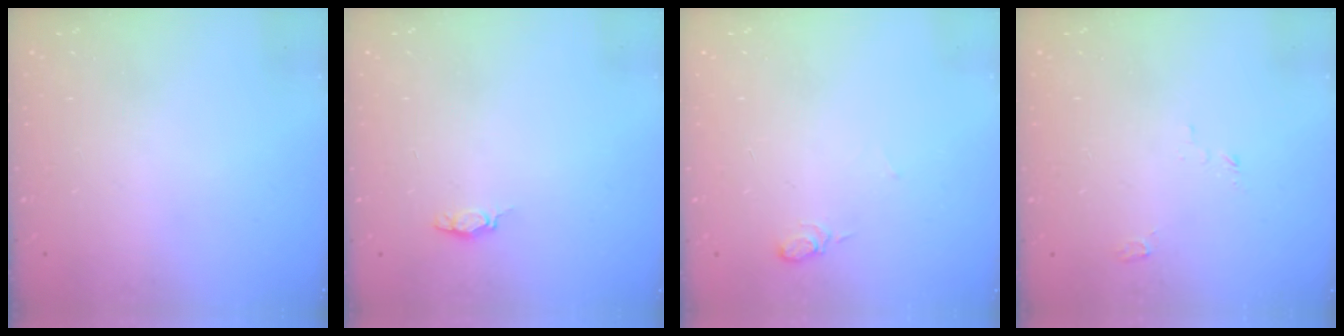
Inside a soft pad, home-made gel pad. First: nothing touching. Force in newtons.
{"total": 3.9, "press": 3.8, "slide": 0.6}
{"total": 5.6, "press": 5.5, "slide": 1.4}
{"total": 2.7, "press": 2.7, "slide": 0.3}